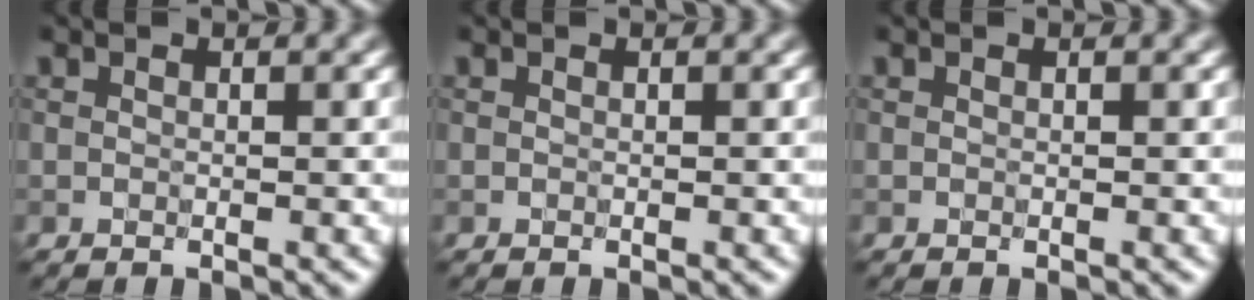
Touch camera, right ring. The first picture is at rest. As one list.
[{"total": 0.0}, {"total": 0.0}]